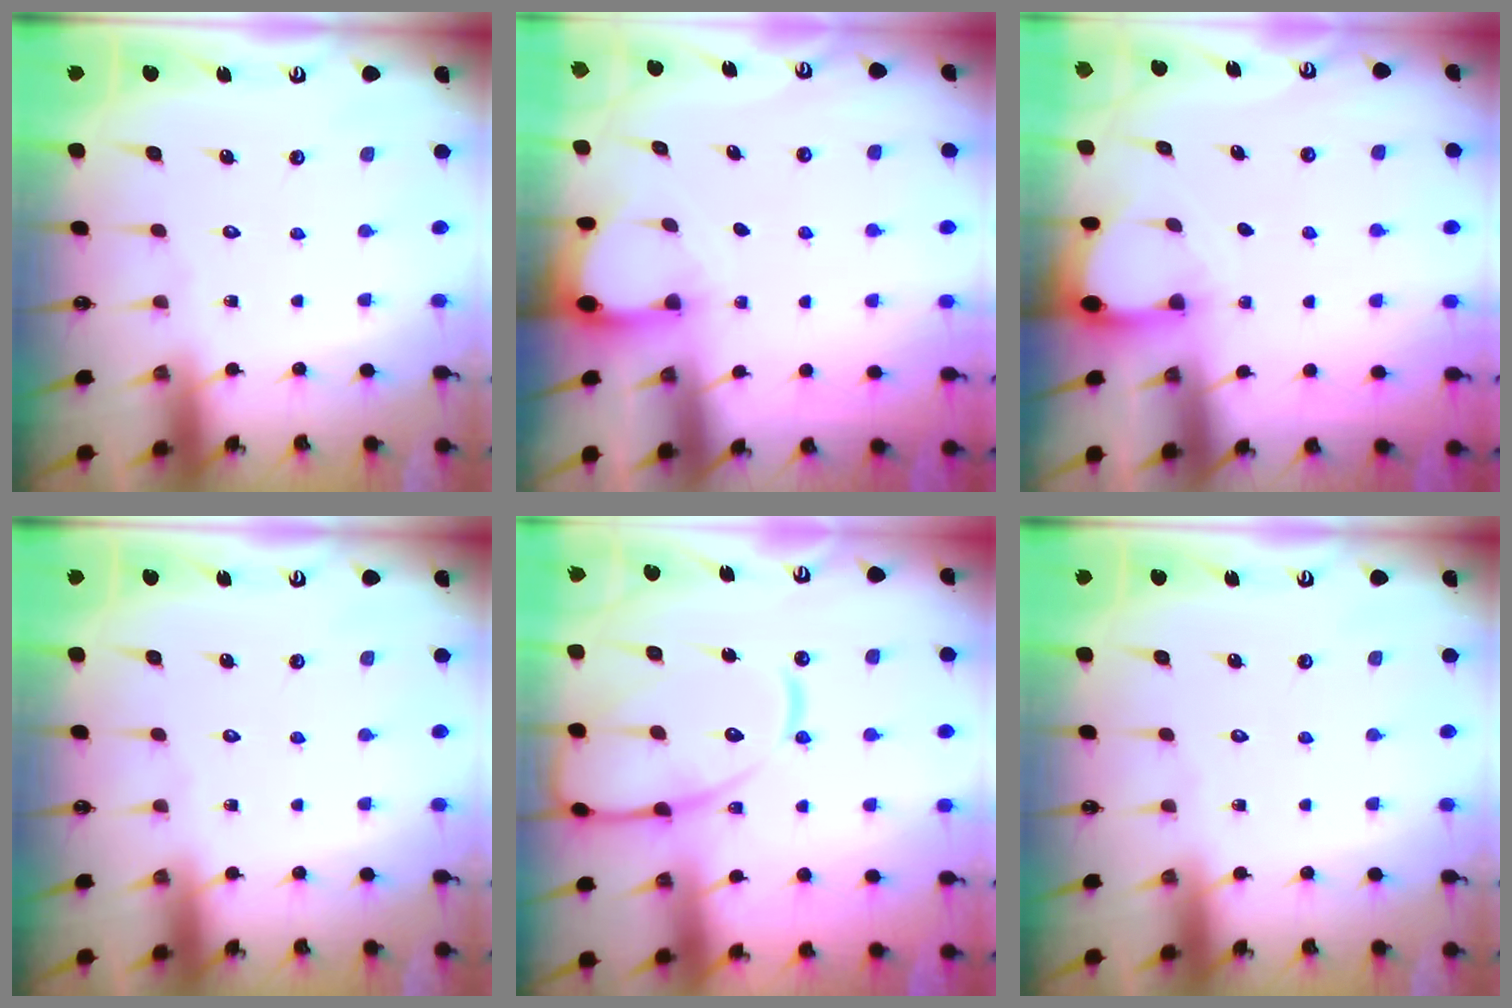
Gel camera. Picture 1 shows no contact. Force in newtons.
{"total": 2.9, "press": 2.9, "slide": 0.3}
{"total": 2.9, "press": 2.9, "slide": 0.3}
{"total": 0.0}
{"total": 16.0, "press": 15.9, "slide": 1.5}
{"total": 0.0}